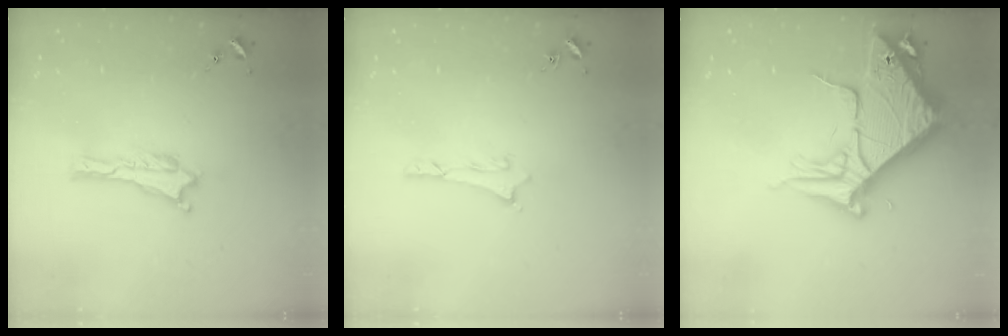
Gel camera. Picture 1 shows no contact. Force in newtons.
{"total": 0.6, "press": 0.5, "slide": 0.2}
{"total": 9.0, "press": 8.9, "slide": 1.2}